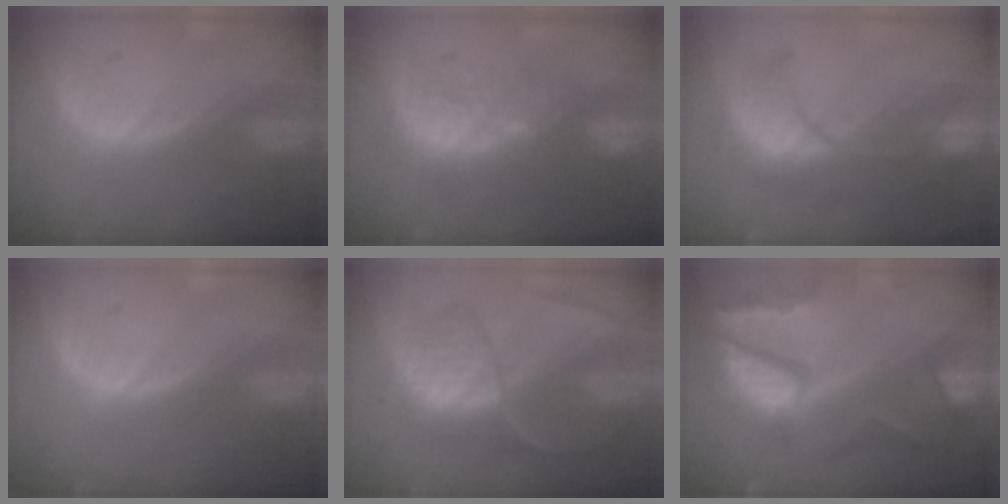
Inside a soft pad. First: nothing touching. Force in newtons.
{"total": 9.3, "press": 8.6, "slide": 3.6}
{"total": 9.9, "press": 9.3, "slide": 3.5}
{"total": 0.0}
{"total": 9.2, "press": 7.6, "slide": 5.2}
{"total": 11.1, "press": 9.1, "slide": 6.3}